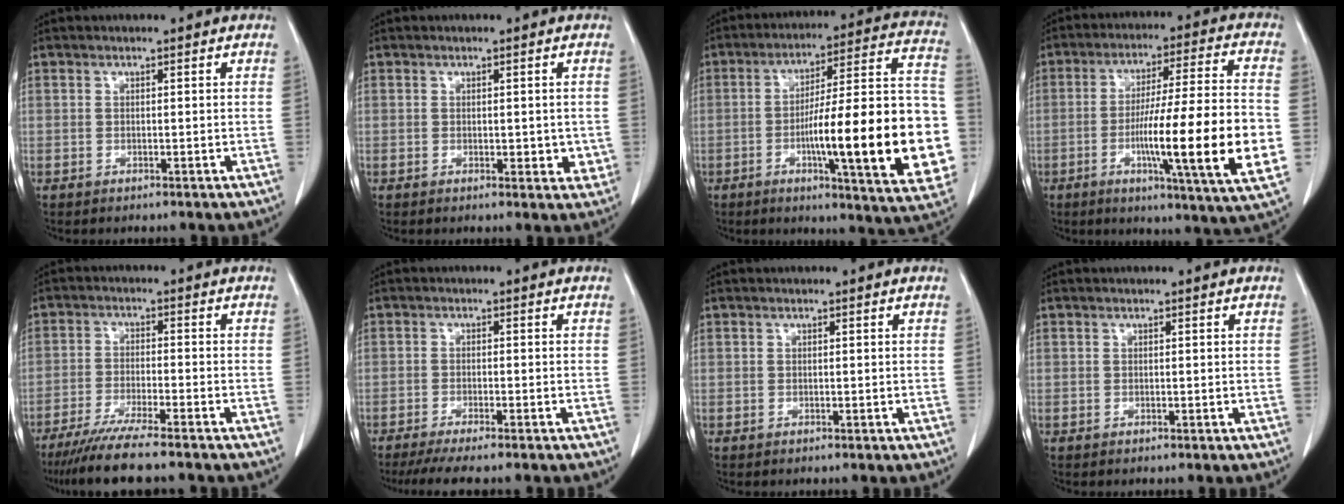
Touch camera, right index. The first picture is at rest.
{"total": 3.0, "force": [0.0, 1.8, 2.4], "torque": [-0.018, -0.002, 0.005]}
{"total": 25.2, "force": [-5.2, 3.2, 24.4], "torque": [-0.269, 0.020, -0.066]}
{"total": 20.3, "force": [-4.3, 0.1, 19.9], "torque": [-0.283, -0.011, -0.065]}
{"total": 10.1, "force": [-8.4, -0.2, 5.5], "torque": [-0.084, -0.028, -0.138]}
{"total": 8.0, "force": [-6.9, 0.1, 4.2], "torque": [-0.051, -0.018, -0.107]}
{"total": 0.0}
{"total": 0.0}